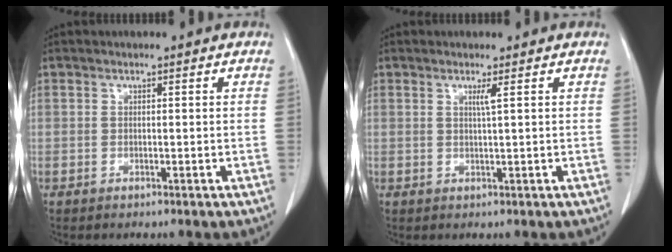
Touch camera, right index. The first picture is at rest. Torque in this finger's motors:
{"motor_torque": [0.21, 0.16, 0.04, 0.02]}